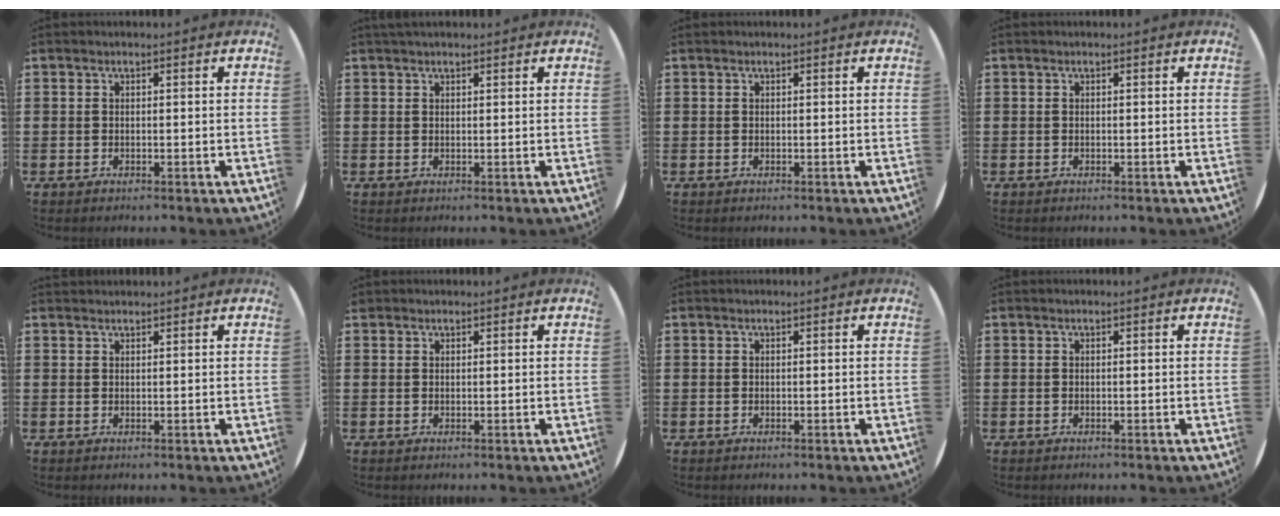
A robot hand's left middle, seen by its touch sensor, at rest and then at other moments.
{"total": 0.7, "force": [0.7, 0.2, 0.2], "torque": [-0.004, 0.001, 0.013]}
{"total": 0.0}
{"total": 0.0}
{"total": 0.5, "force": [0.5, 0.0, -0.1], "torque": [0.001, 0.002, 0.011]}
{"total": 0.5, "force": [0.5, 0.1, -0.1], "torque": [0.003, 0.003, 0.009]}
{"total": 0.0}
{"total": 0.0}